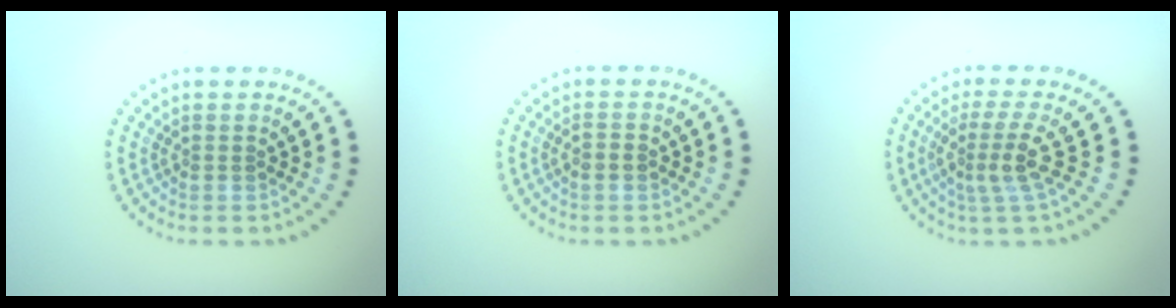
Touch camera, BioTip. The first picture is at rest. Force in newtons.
{"total": 0.9, "press": 0.9, "slide": 0.2}
{"total": 3.0, "press": 2.2, "slide": 2.1}